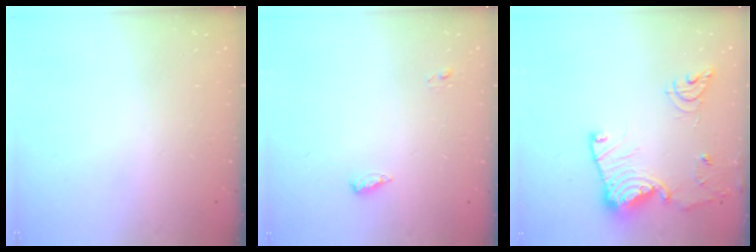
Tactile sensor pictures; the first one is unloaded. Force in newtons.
{"total": 4.9, "press": 4.6, "slide": 1.5}
{"total": 15.7, "press": 15.6, "slide": 1.7}